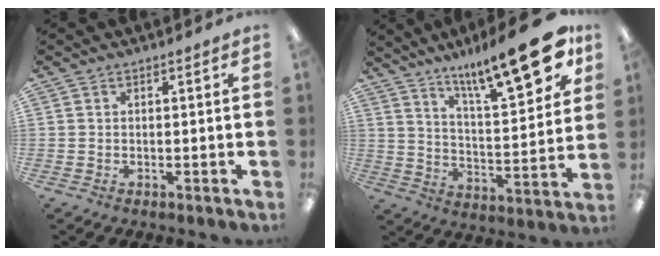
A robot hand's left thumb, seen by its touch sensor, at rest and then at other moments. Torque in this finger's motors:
{"motor_torque": [0.39, 0.45, 1.33, -1.44, 0.29]}